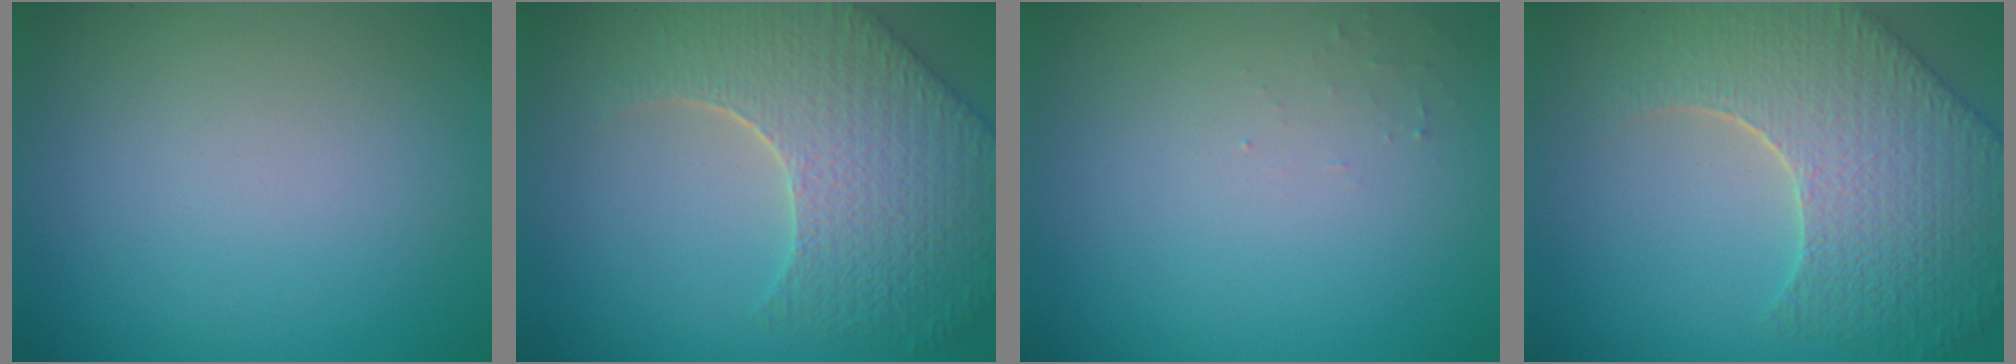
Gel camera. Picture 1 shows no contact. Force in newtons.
{"total": 8.6, "press": 6.3, "slide": 5.9}
{"total": 0.7, "press": 0.7, "slide": 0.2}
{"total": 9.2, "press": 6.4, "slide": 6.6}